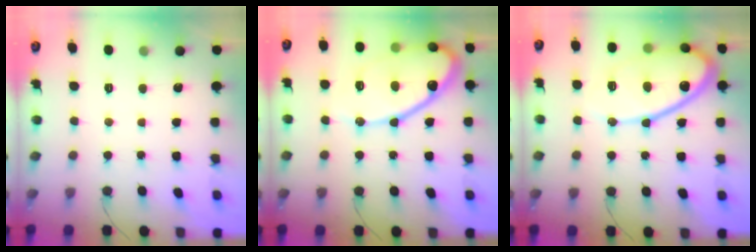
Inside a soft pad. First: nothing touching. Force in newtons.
{"total": 17.5, "press": 17.4, "slide": 1.5}
{"total": 14.7, "press": 14.7, "slide": 1.1}